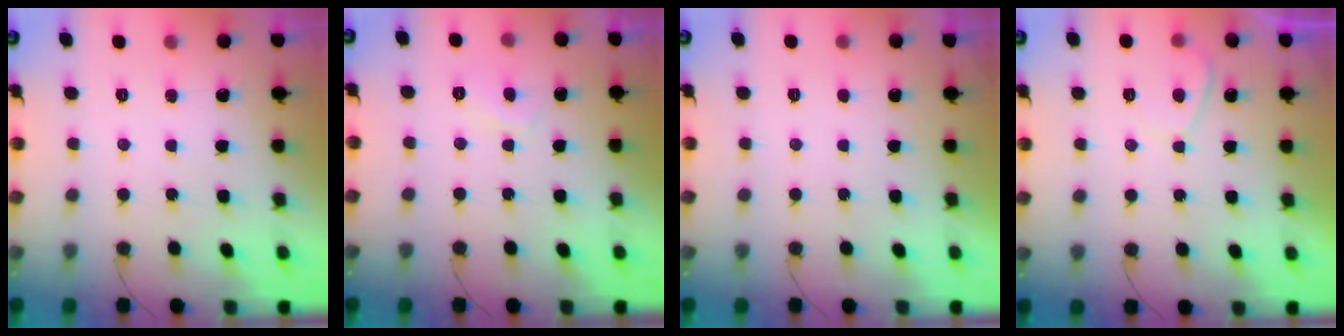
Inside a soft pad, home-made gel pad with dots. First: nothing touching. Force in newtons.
{"total": 2.4, "press": 2.3, "slide": 0.6}
{"total": 2.3, "press": 2.3, "slide": 0.4}
{"total": 1.8, "press": 1.7, "slide": 0.6}